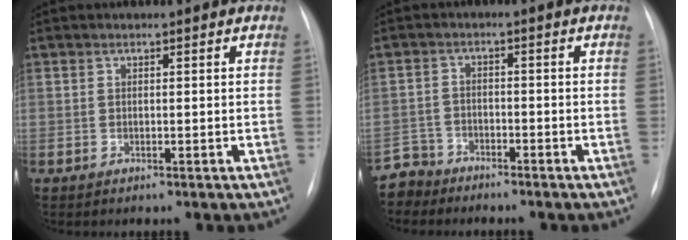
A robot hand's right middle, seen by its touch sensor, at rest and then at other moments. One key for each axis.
{"total": 4.4, "fx": -3.9, "fy": 1.6, "fz": -1.3, "tx": 0.025, "ty": -0.005, "tz": -0.077}